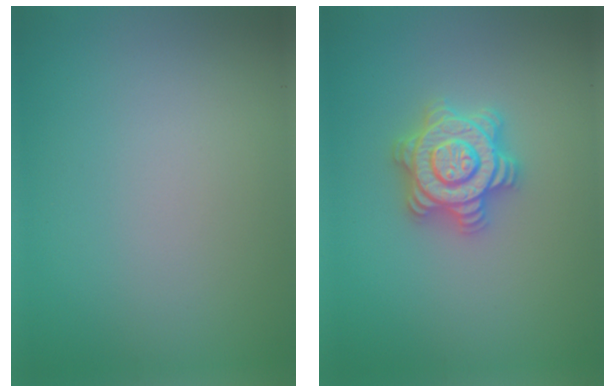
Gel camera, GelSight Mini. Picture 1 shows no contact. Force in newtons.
{"total": 4.8, "press": 4.8, "slide": 0.8}